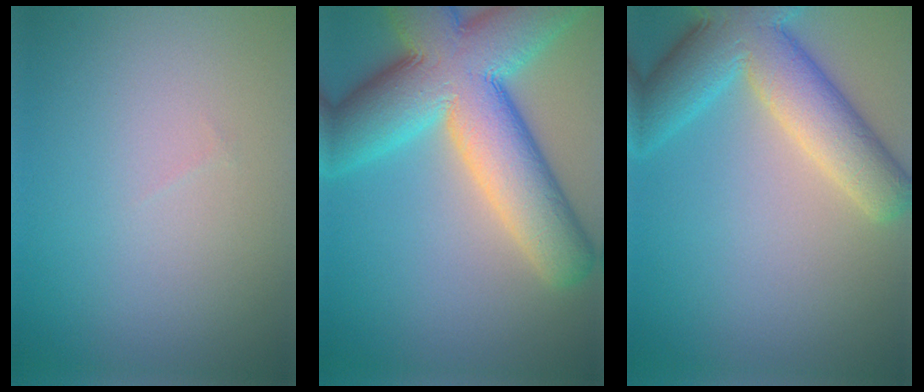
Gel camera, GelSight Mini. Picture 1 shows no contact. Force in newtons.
{"total": 14.0, "press": 14.0, "slide": 0.7}
{"total": 8.8, "press": 8.8, "slide": 0.5}